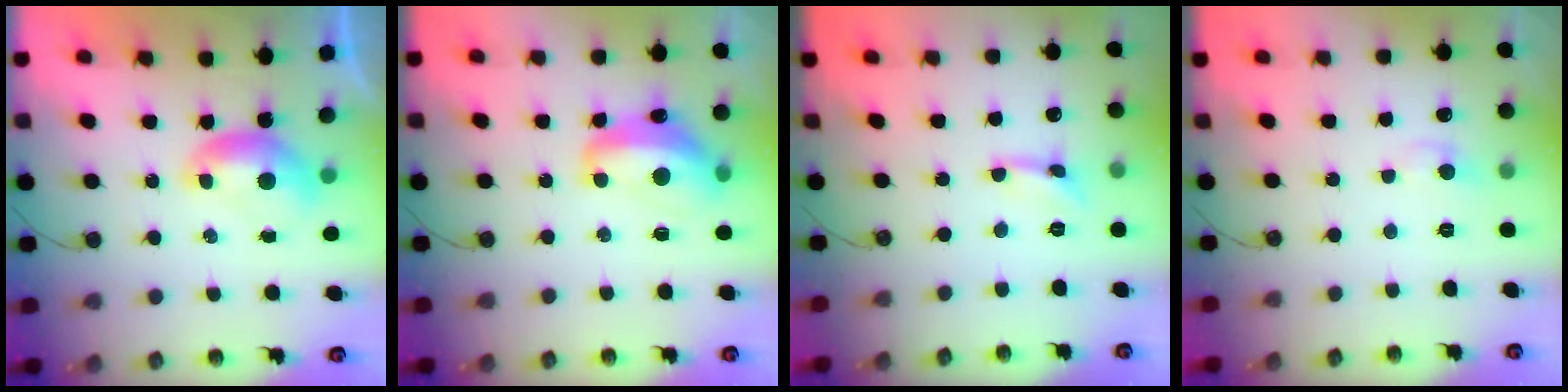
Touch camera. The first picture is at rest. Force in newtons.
{"total": 7.6, "press": 7.6, "slide": 0.9}
{"total": 0.0}
{"total": 2.8, "press": 2.6, "slide": 0.9}